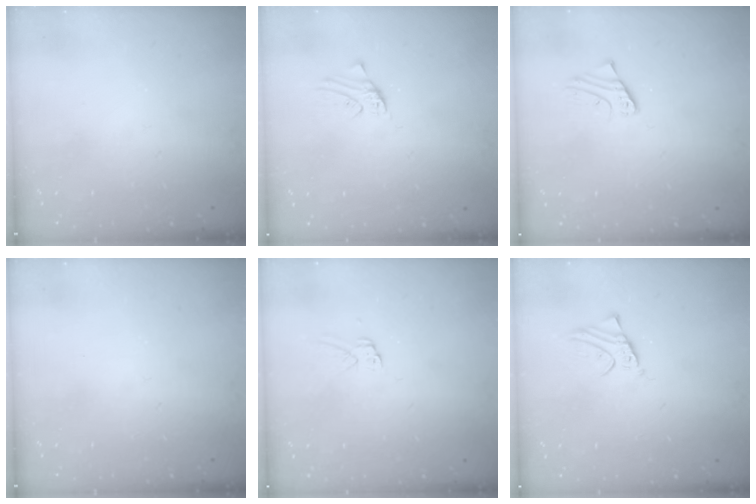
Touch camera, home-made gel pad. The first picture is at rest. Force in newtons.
{"total": 0.5, "press": 0.5, "slide": 0.1}
{"total": 2.0, "press": 2.0, "slide": 0.1}
{"total": 0.0}
{"total": 2.9, "press": 2.9, "slide": 0.2}
{"total": 2.5, "press": 2.5, "slide": 0.1}